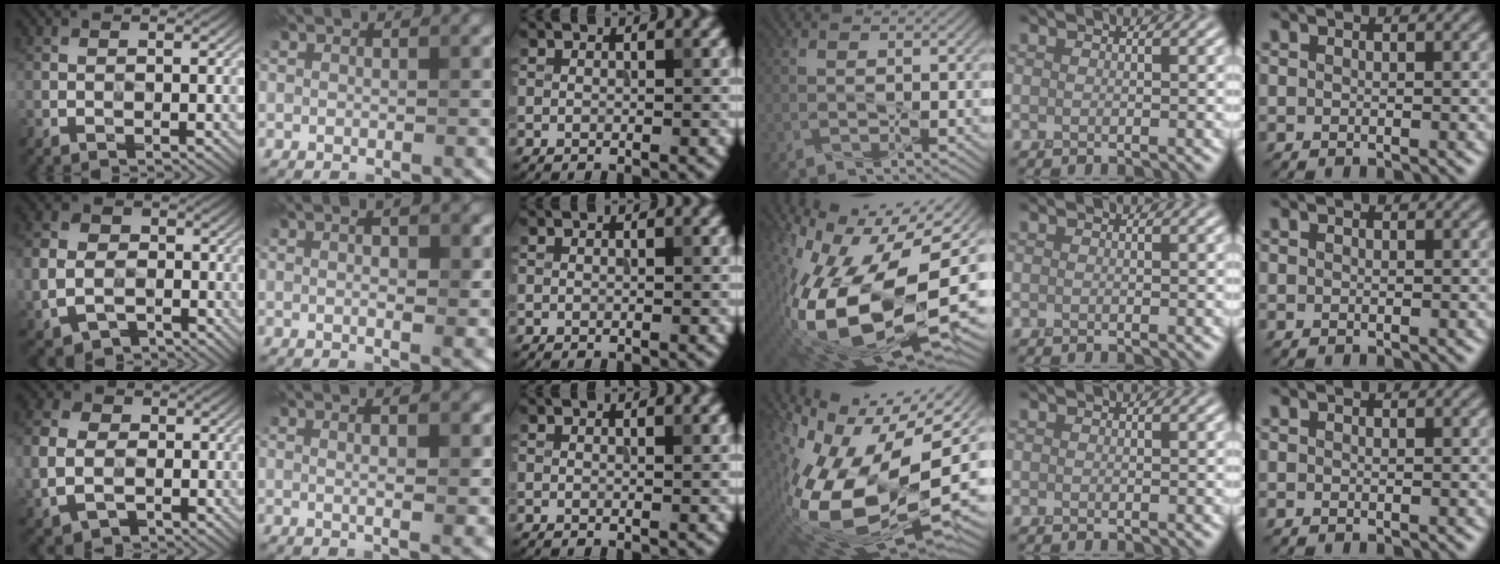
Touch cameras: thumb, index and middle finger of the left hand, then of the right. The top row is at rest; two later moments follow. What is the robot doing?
{"motion": "wipe", "object": "whiteboard"}